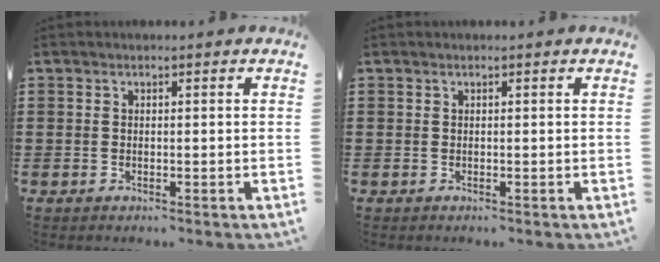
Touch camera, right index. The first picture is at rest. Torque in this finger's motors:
{"motor_torque": [-0.06, 0.03, -0.02, -0.01]}